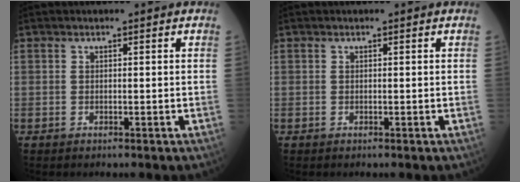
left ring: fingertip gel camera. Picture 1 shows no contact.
{"total": 0.0}